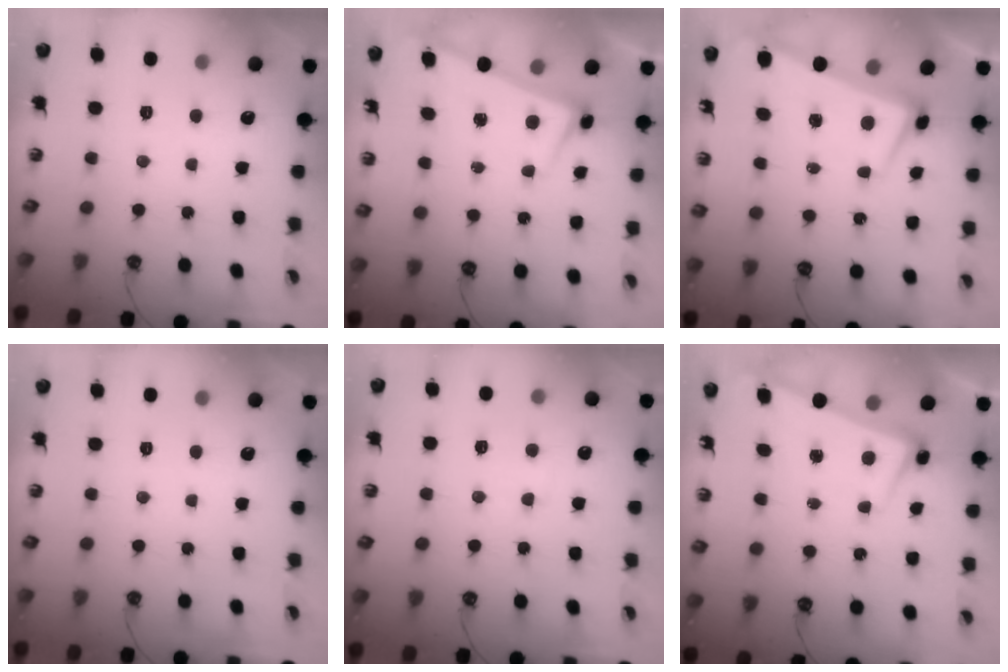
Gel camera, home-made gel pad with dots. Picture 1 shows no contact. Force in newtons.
{"total": 2.8, "press": 2.7, "slide": 0.4}
{"total": 3.0, "press": 2.4, "slide": 1.7}
{"total": 0.0}
{"total": 1.5, "press": 1.4, "slide": 0.5}
{"total": 2.3, "press": 2.1, "slide": 0.9}